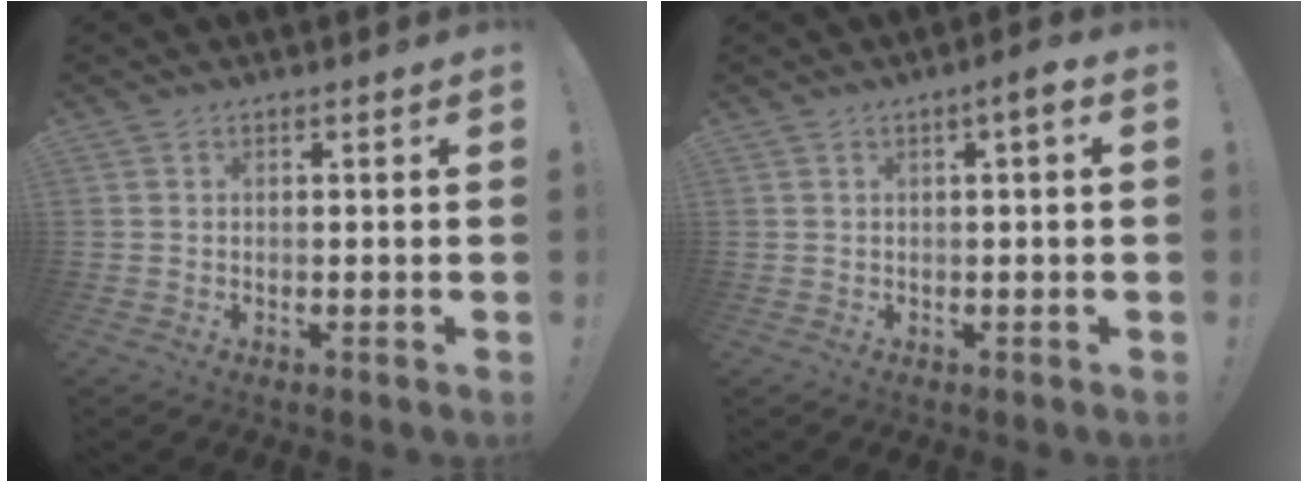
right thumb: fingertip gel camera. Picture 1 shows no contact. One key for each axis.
{"total": 3.2, "fx": 0.1, "fy": 0.3, "fz": 3.2, "tx": -0.039, "ty": -0.001, "tz": -0.006}